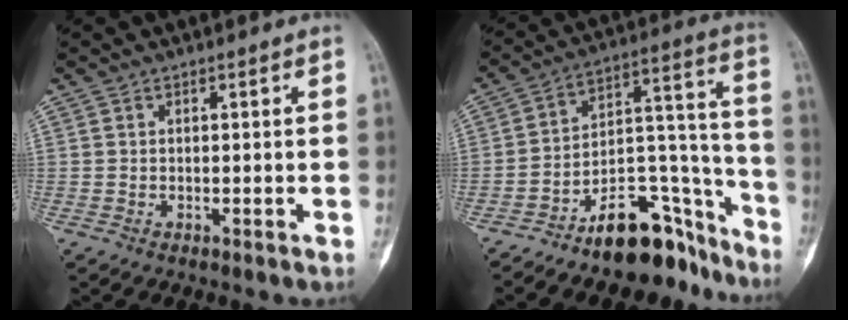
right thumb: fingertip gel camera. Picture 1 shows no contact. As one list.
[{"total": 16.3, "force": [-12.2, 7.1, 8.2], "torque": [-0.078, 0.136, -0.197]}]